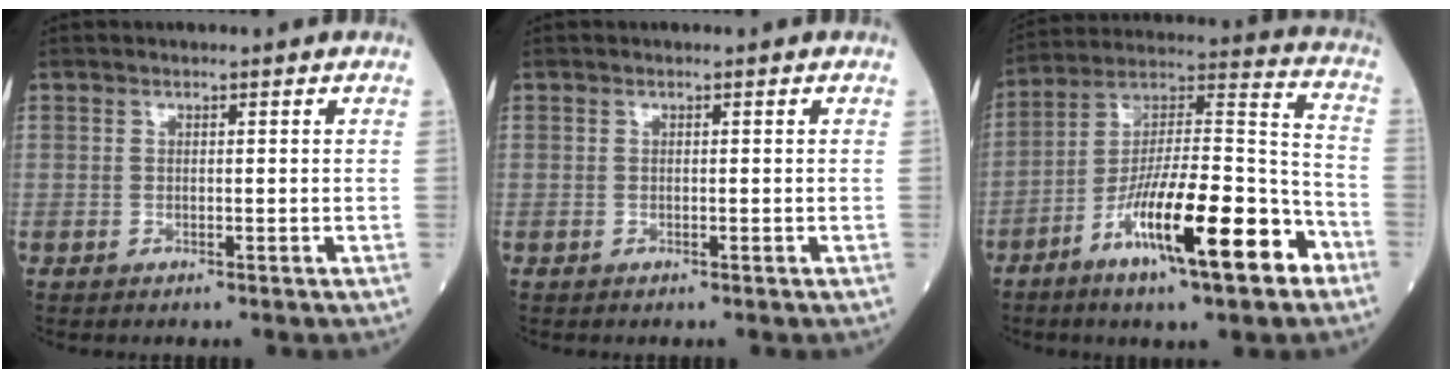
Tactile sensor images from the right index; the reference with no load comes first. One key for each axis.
{"total": 0.0}
{"total": 19.6, "fx": -9.7, "fy": 3.1, "fz": 16.8, "tx": -0.287, "ty": -0.006, "tz": -0.157}